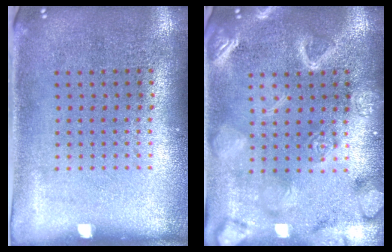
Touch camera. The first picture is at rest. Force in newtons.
{"total": 5.0, "press": 4.9, "slide": 0.7}